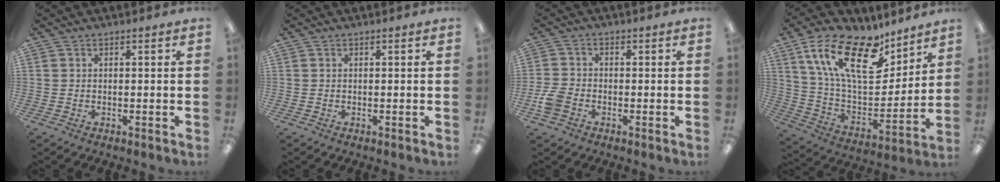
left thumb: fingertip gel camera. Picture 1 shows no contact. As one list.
[{"total": 0.0}, {"total": 5.2, "force": [-2.2, 3.8, 2.8], "torque": [-0.038, 0.014, -0.038]}, {"total": 23.1, "force": [13.5, 10.5, 15.5], "torque": [-0.278, -0.060, 0.237]}]